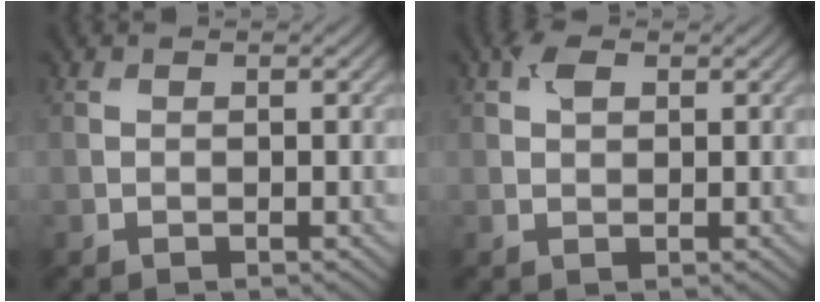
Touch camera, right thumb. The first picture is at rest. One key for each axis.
{"total": 2.3, "fx": 1.0, "fy": 1.3, "fz": 1.6, "tx": -0.033, "ty": 0.007, "tz": 0.015}